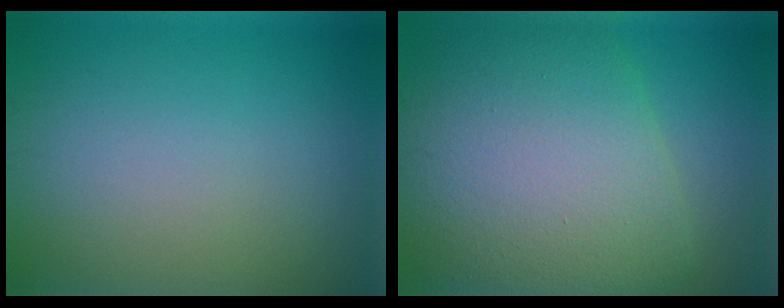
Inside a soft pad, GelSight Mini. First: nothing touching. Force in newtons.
{"total": 12.5, "press": 12.5, "slide": 0.3}